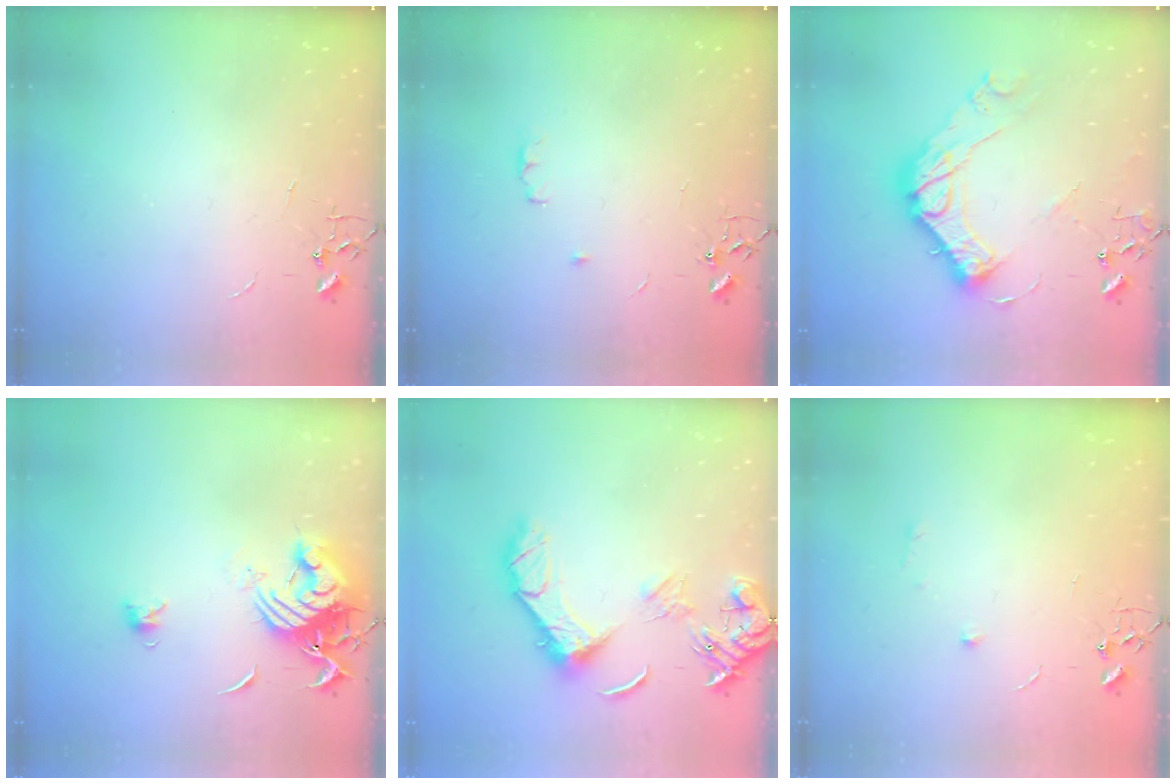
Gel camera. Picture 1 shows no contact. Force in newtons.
{"total": 4.7, "press": 4.6, "slide": 0.8}
{"total": 17.5, "press": 17.4, "slide": 1.4}
{"total": 13.0, "press": 12.9, "slide": 1.6}
{"total": 14.8, "press": 14.7, "slide": 1.5}
{"total": 5.2, "press": 4.9, "slide": 1.9}